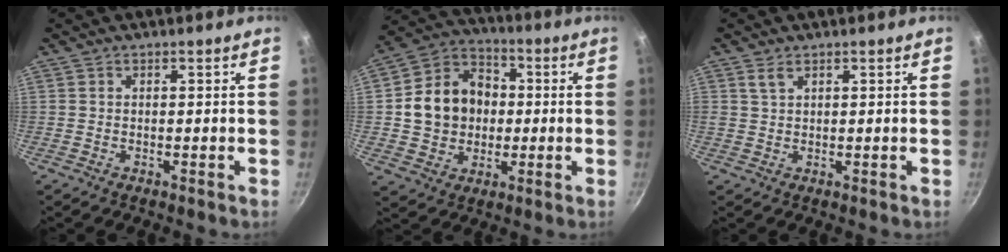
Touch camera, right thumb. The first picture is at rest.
{"total": 14.9, "force": [0.3, 12.6, 8.0], "torque": [-0.111, 0.028, 0.000]}
{"total": 1.9, "force": [1.2, 1.0, 1.2], "torque": [-0.020, -0.003, 0.025]}